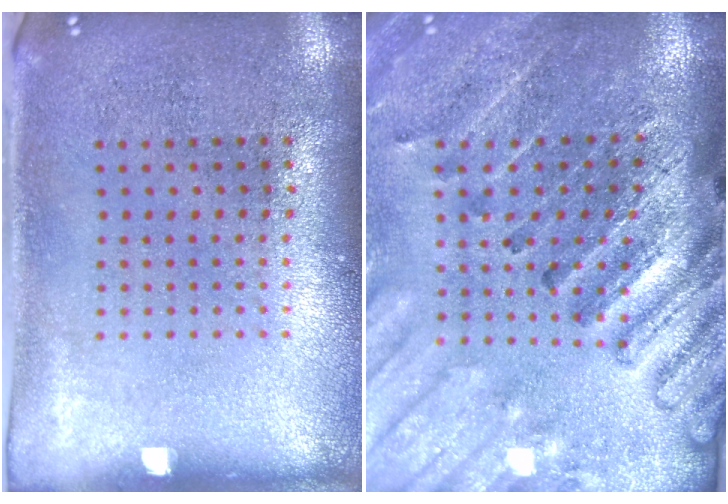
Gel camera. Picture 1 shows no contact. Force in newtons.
{"total": 2.8, "press": 2.7, "slide": 0.6}